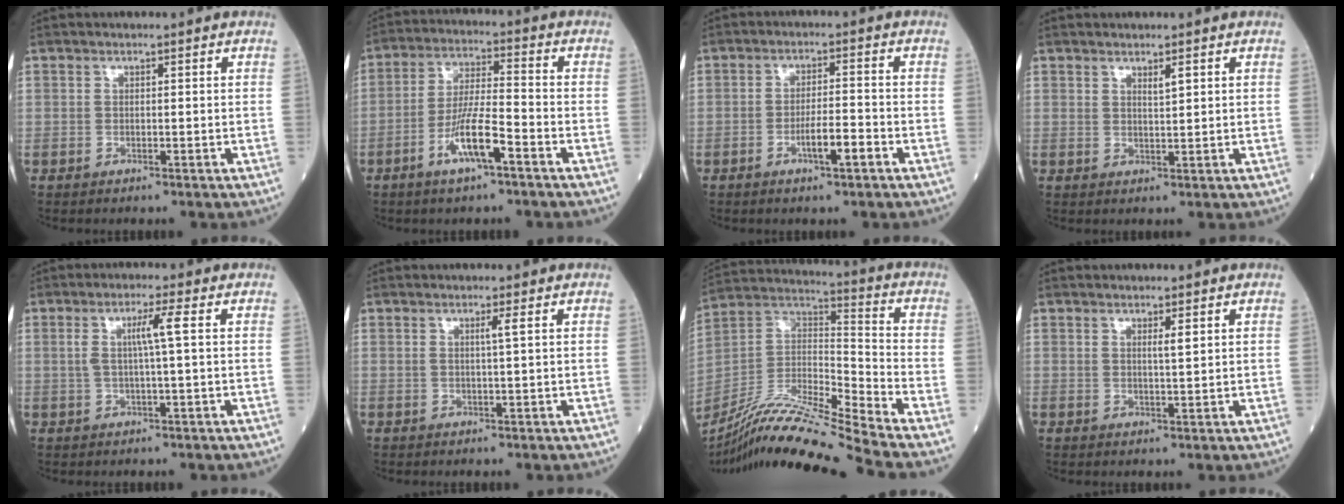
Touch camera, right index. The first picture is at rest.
{"total": 8.6, "force": [-4.2, 1.1, 7.5], "torque": [-0.147, -0.001, -0.078]}
{"total": 4.7, "force": [-2.1, 0.5, 4.1], "torque": [-0.071, -0.001, -0.039]}
{"total": 1.7, "force": [1.1, 0.2, 1.3], "torque": [-0.027, -0.002, 0.020]}
{"total": 4.1, "force": [0.7, -0.6, 4.0], "torque": [-0.080, 0.004, 0.013]}
{"total": 1.3, "force": [0.4, -0.5, 1.1], "torque": [-0.025, -0.002, 0.007]}
{"total": 20.0, "force": [-17.7, -2.4, 9.1], "torque": [-0.187, -0.003, -0.325]}
{"total": 1.7, "force": [0.8, 0.0, 1.5], "torque": [-0.027, -0.003, 0.013]}